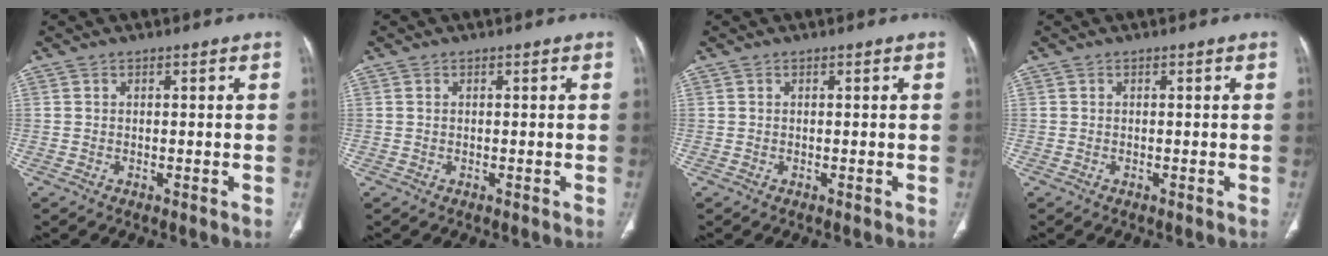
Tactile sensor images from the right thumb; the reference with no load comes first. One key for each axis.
{"total": 0.0}
{"total": 0.0}
{"total": 0.0}